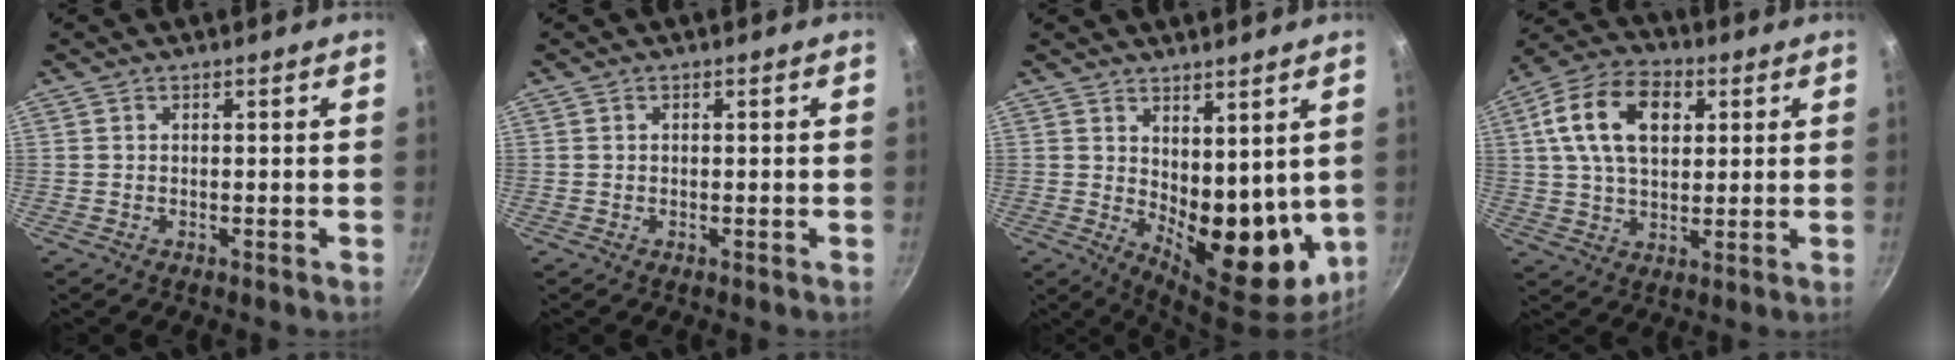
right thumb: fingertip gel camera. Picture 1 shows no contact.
{"total": 0.0}
{"total": 13.1, "force": [3.2, 6.9, 10.7], "torque": [-0.116, -0.053, 0.065]}
{"total": 15.2, "force": [4.2, 9.6, 11.0], "torque": [-0.181, 0.008, 0.060]}